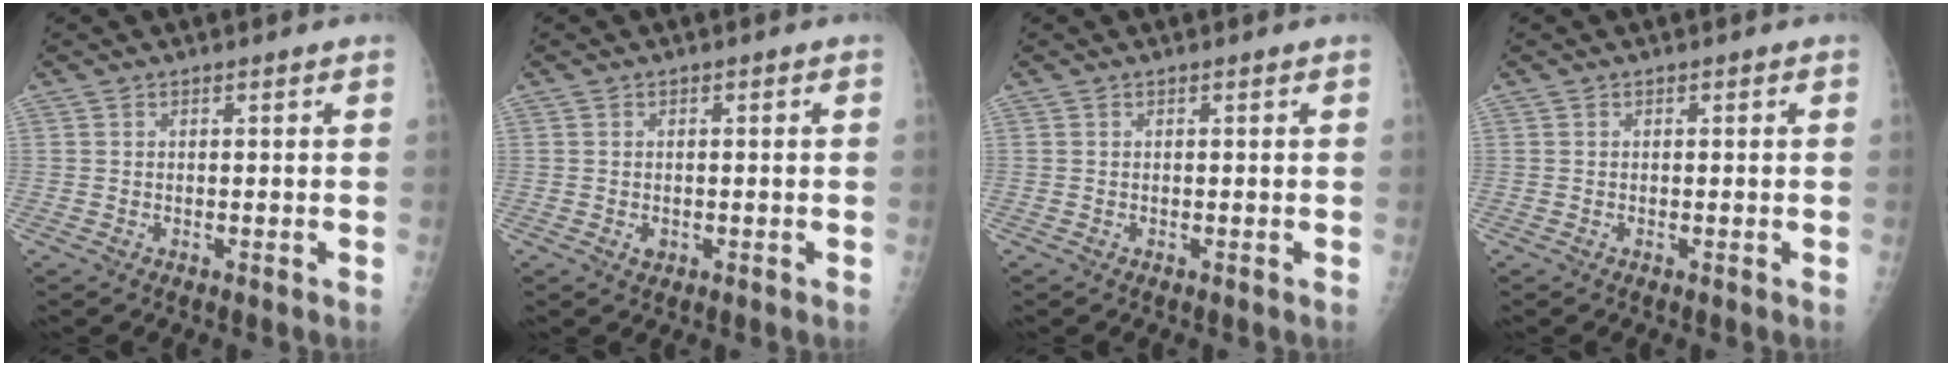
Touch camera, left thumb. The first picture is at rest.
{"total": 1.4, "force": [-0.4, 1.2, 0.7], "torque": [-0.004, 0.001, -0.003]}
{"total": 0.0}
{"total": 0.0}